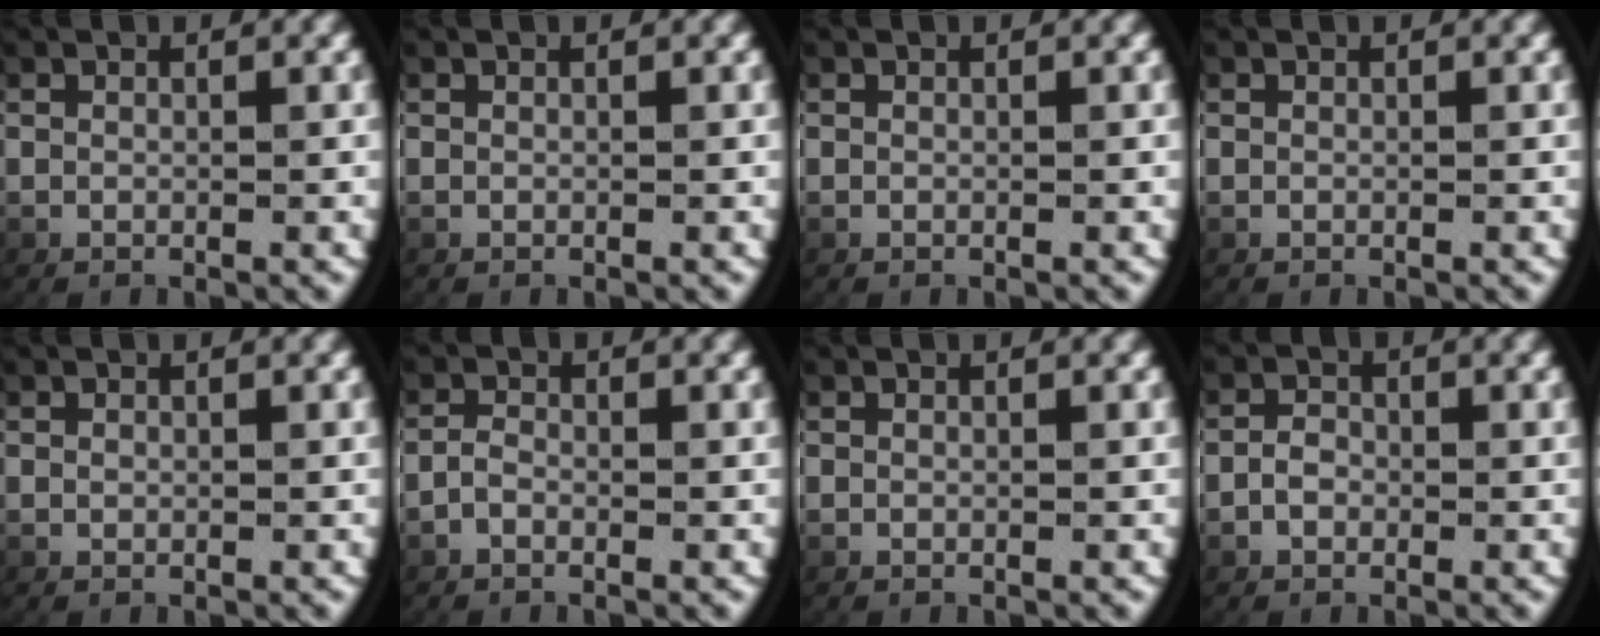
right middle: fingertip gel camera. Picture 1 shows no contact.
{"total": 0.0}
{"total": 0.0}
{"total": 0.0}
{"total": 0.0}
{"total": 0.9, "force": [-0.7, 0.3, 0.5], "torque": [-0.020, -0.005, -0.011]}
{"total": 0.0}
{"total": 1.1, "force": [-0.6, 0.7, 0.6], "torque": [-0.022, -0.005, -0.007]}